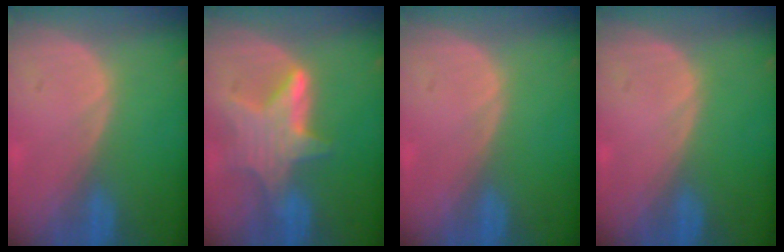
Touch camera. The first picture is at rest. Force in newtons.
{"total": 6.7, "press": 6.5, "slide": 1.7}
{"total": 0.0}
{"total": 0.0}